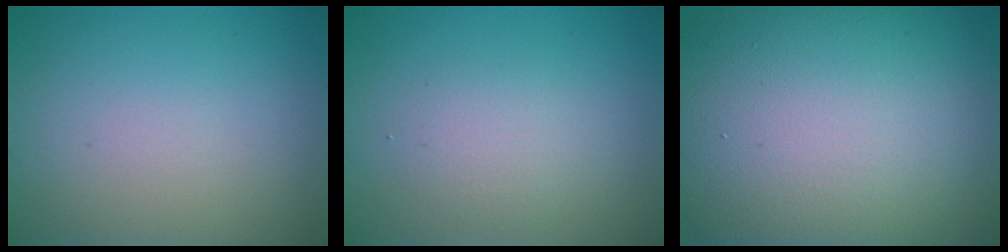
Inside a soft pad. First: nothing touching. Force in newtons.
{"total": 1.9, "press": 1.9, "slide": 0.2}
{"total": 21.3, "press": 21.3, "slide": 0.9}